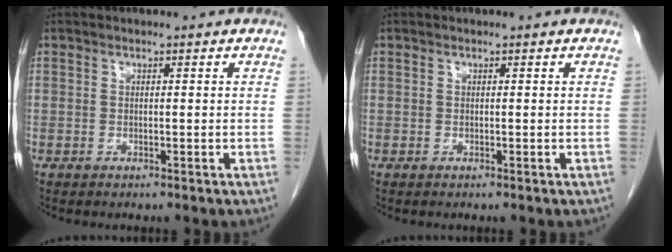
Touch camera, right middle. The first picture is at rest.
{"total": 0.0}